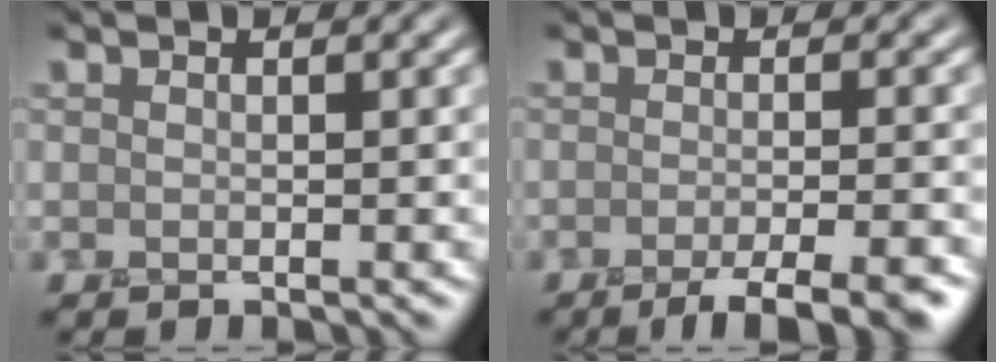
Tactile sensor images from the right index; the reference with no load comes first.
{"total": 5.0, "force": [-3.4, 1.0, 3.5], "torque": [-0.035, -0.002, -0.052]}